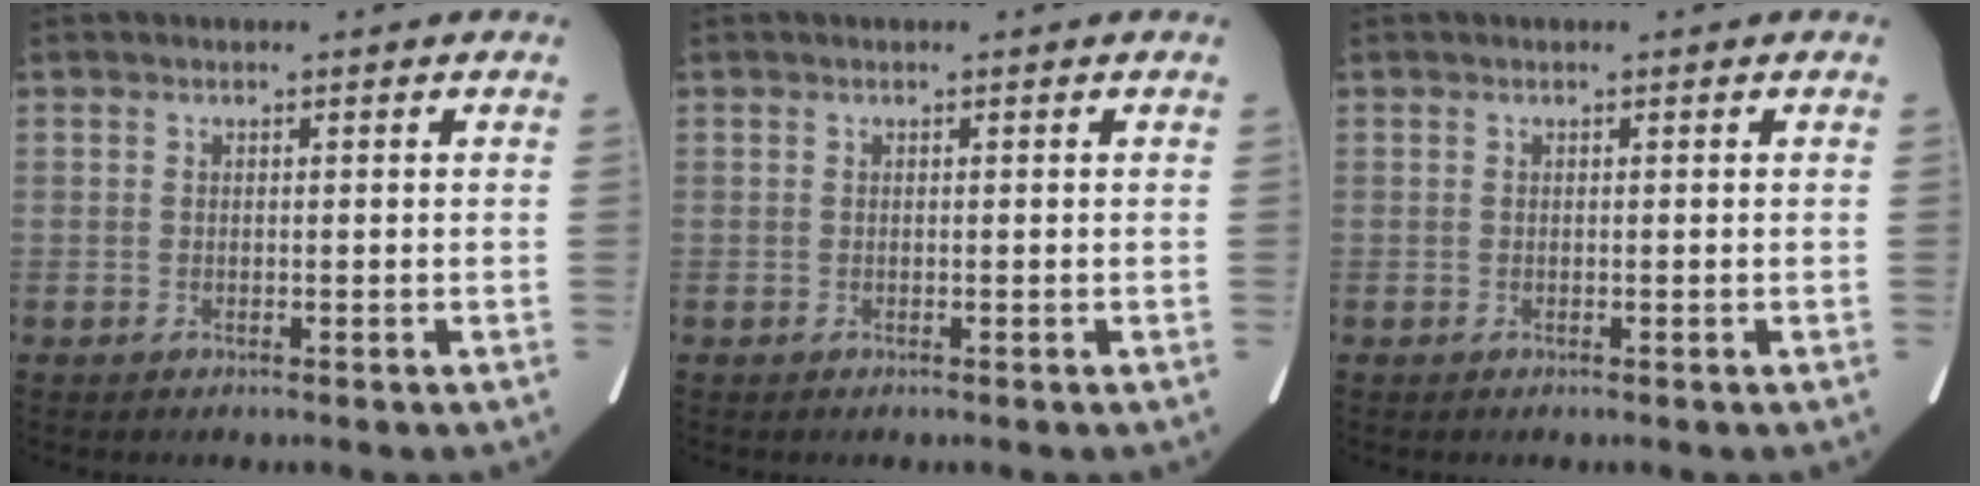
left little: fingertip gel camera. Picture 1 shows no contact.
{"total": 0.0}
{"total": 0.0}